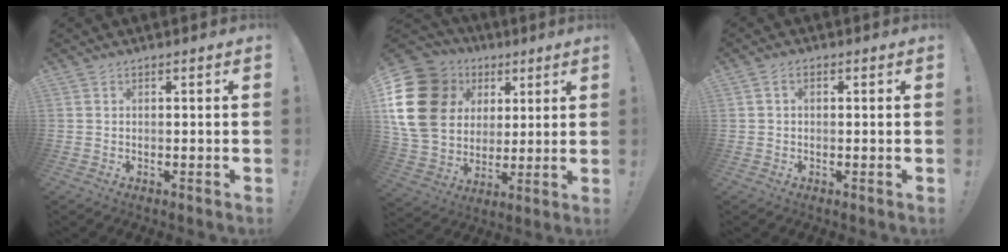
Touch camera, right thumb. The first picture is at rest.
{"total": 21.6, "force": [6.1, 17.0, 11.8], "torque": [-0.214, -0.023, 0.139]}
{"total": 1.8, "force": [0.1, 1.2, 1.3], "torque": [-0.016, 0.002, 0.001]}